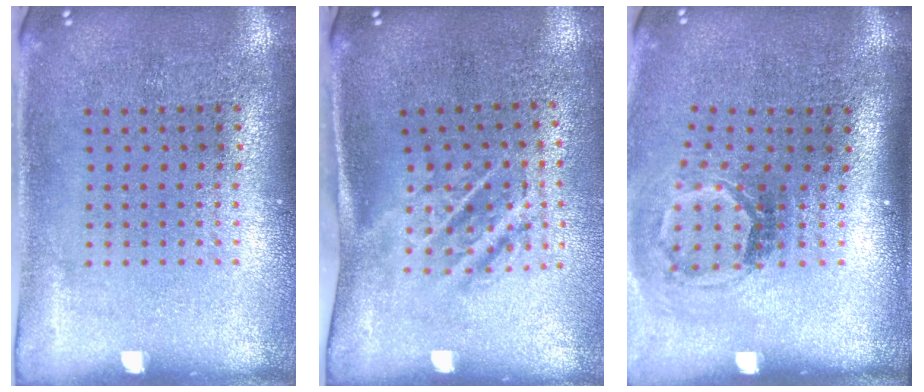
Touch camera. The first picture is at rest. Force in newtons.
{"total": 1.8, "press": 1.2, "slide": 1.4}
{"total": 1.9, "press": 1.2, "slide": 1.4}